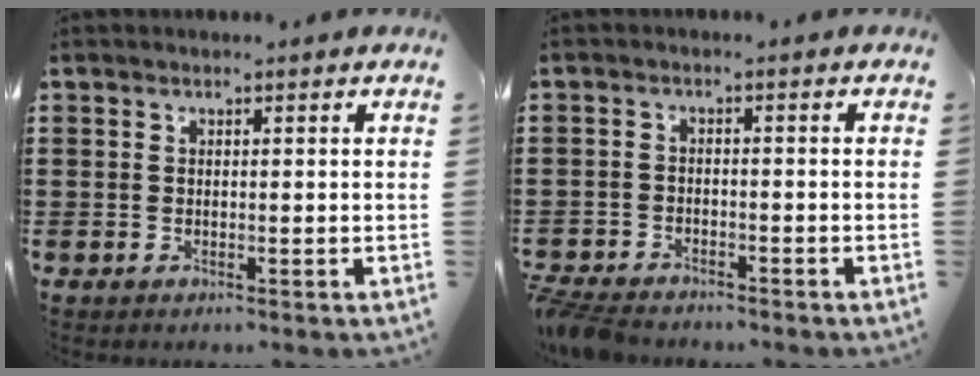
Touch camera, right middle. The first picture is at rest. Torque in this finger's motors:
{"motor_torque": [2.14, 0.00, 0.15, 0.12]}